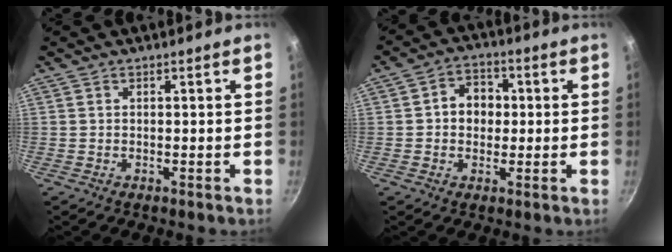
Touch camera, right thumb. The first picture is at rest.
{"total": 6.7, "force": [0.4, 5.6, 3.7], "torque": [-0.023, 0.010, -0.003]}